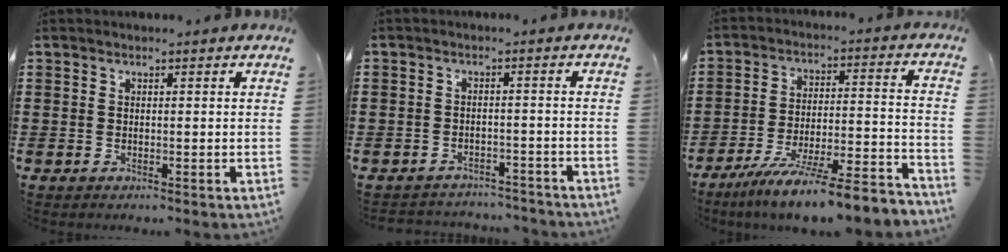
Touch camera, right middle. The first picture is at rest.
{"total": 2.8, "force": [-2.7, 0.6, -0.5], "torque": [0.001, 0.003, -0.062]}
{"total": 9.6, "force": [-8.4, -0.6, 4.6], "torque": [-0.071, 0.001, -0.161]}